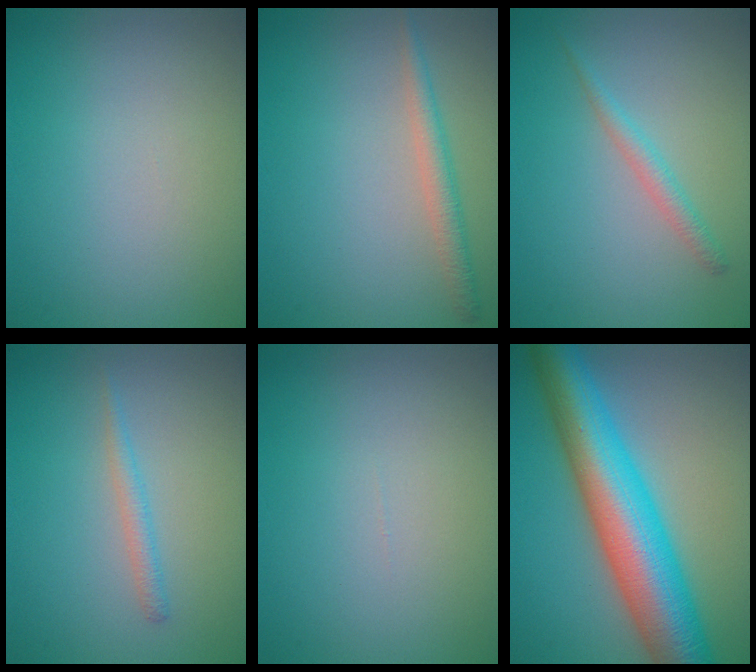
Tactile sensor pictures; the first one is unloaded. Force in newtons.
{"total": 2.0, "press": 2.0, "slide": 0.1}
{"total": 1.4, "press": 1.4, "slide": 0.1}
{"total": 1.2, "press": 1.2, "slide": 0.0}
{"total": 0.0}
{"total": 11.2, "press": 11.2, "slide": 0.2}